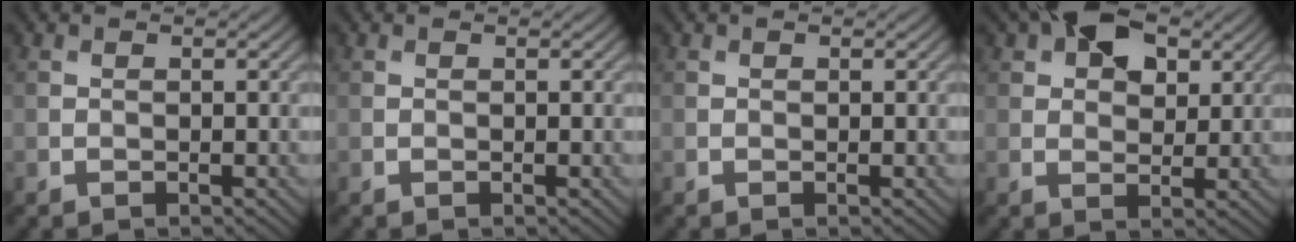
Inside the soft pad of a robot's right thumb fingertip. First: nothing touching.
{"total": 0.0}
{"total": 0.0}
{"total": 8.0, "force": [3.8, 4.7, 5.2], "torque": [-0.092, 0.012, 0.058]}